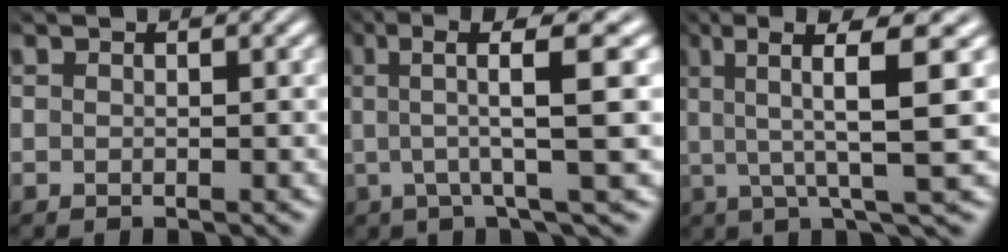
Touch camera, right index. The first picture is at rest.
{"total": 8.4, "force": [4.3, 2.0, 7.0], "torque": [-0.110, 0.026, 0.048]}
{"total": 8.3, "force": [3.7, 1.5, 7.3], "torque": [-0.117, 0.013, 0.049]}